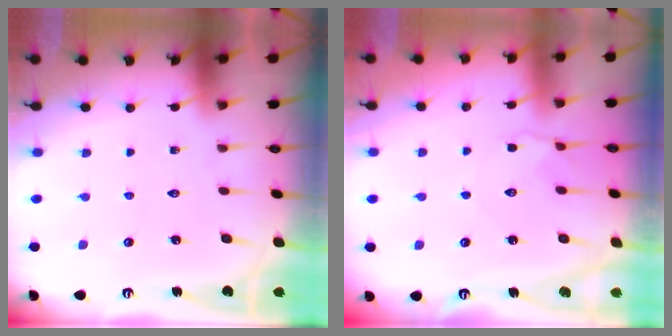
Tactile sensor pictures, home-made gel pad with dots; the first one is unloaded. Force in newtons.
{"total": 2.8, "press": 2.7, "slide": 0.5}